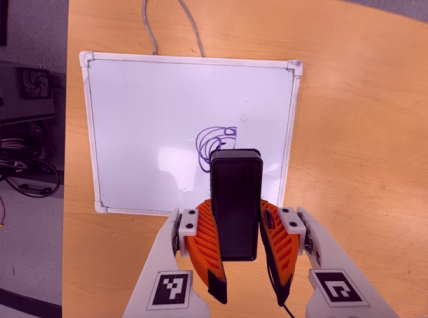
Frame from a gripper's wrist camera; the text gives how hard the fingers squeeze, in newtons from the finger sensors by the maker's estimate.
{"total": 9.4, "left": 7.3, "right": 11.6}